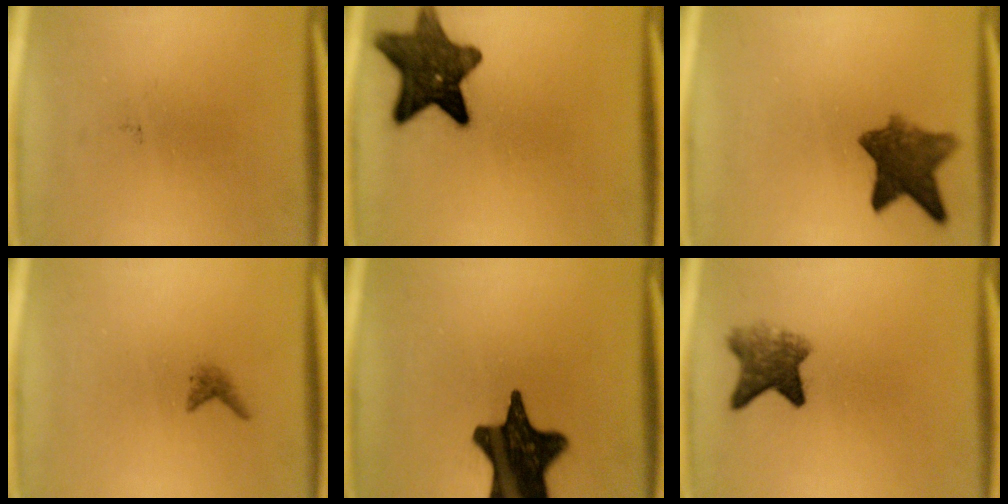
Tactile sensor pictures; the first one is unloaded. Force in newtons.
{"total": 12.8}
{"total": 8.2}
{"total": 1.0}
{"total": 18.5}
{"total": 5.7}